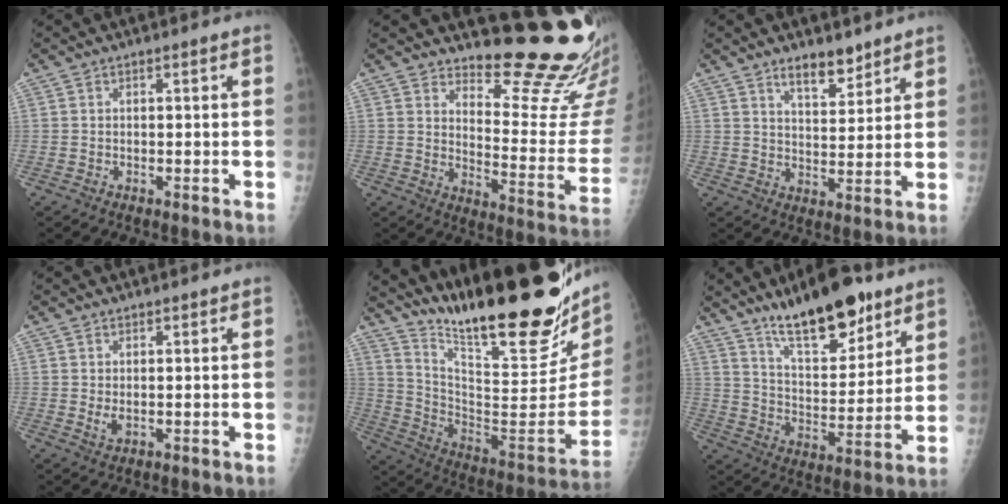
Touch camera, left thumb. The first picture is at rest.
{"total": 18.1, "force": [16.7, 3.7, 5.8], "torque": [-0.025, -0.191, 0.209]}
{"total": 8.3, "force": [6.3, 3.3, 4.2], "torque": [-0.041, -0.047, 0.108]}
{"total": 1.9, "force": [0.7, 1.1, 1.5], "torque": [-0.021, -0.007, 0.016]}
{"total": 33.5, "force": [24.0, 7.4, 22.1], "torque": [-0.315, -0.126, 0.368]}
{"total": 17.5, "force": [12.5, 6.1, 10.6], "torque": [-0.127, -0.077, 0.213]}